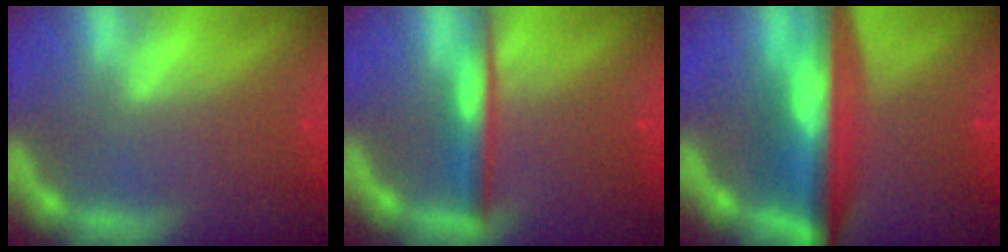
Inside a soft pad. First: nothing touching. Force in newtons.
{"total": 3.5}
{"total": 10.0}